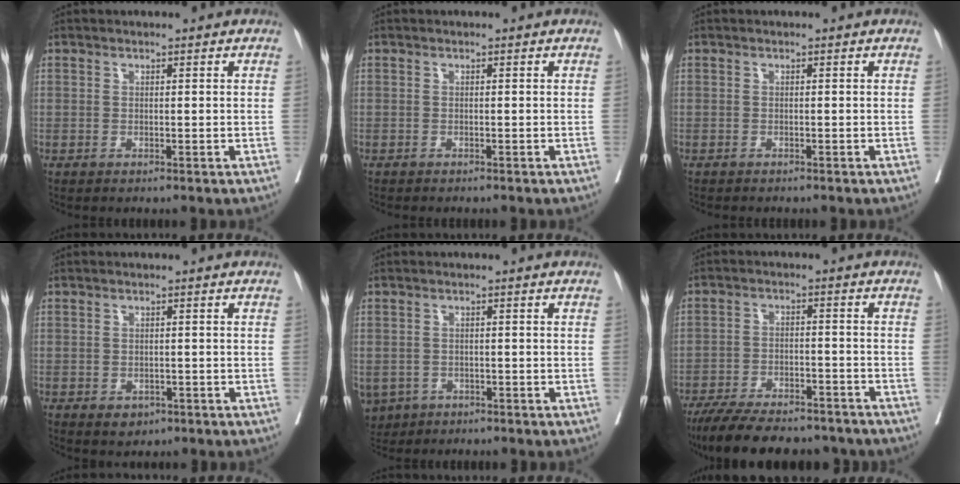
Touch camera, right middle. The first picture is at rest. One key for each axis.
{"total": 1.7, "fx": -1.5, "fy": 0.3, "fz": 0.7, "tx": -0.015, "ty": -0.005, "tz": -0.018}
{"total": 2.0, "fx": -1.8, "fy": 0.4, "fz": 0.8, "tx": -0.017, "ty": -0.005, "tz": -0.021}
{"total": 2.2, "fx": -1.1, "fy": 1.6, "fz": 1.1, "tx": -0.012, "ty": 0.000, "tz": -0.006}
{"total": 6.8, "fx": -3.5, "fy": 5.4, "fz": 2.1, "tx": -0.060, "ty": -0.002, "tz": -0.051}
{"total": 17.0, "fx": -14.5, "fy": 4.5, "fz": 7.5, "tx": -0.146, "ty": -0.008, "tz": -0.211}